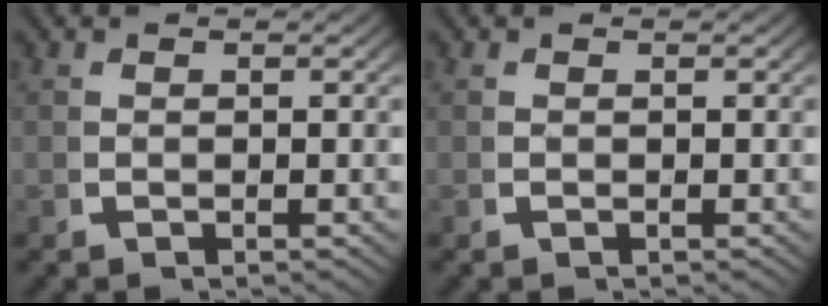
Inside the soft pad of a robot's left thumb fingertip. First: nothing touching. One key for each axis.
{"total": 0.0}